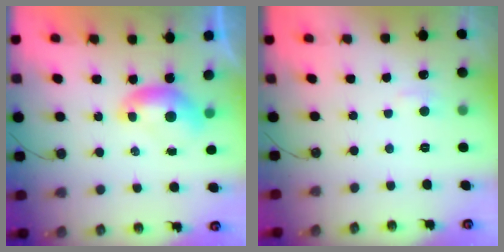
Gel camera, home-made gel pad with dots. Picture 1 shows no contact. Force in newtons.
{"total": 1.9, "press": 1.7, "slide": 0.7}